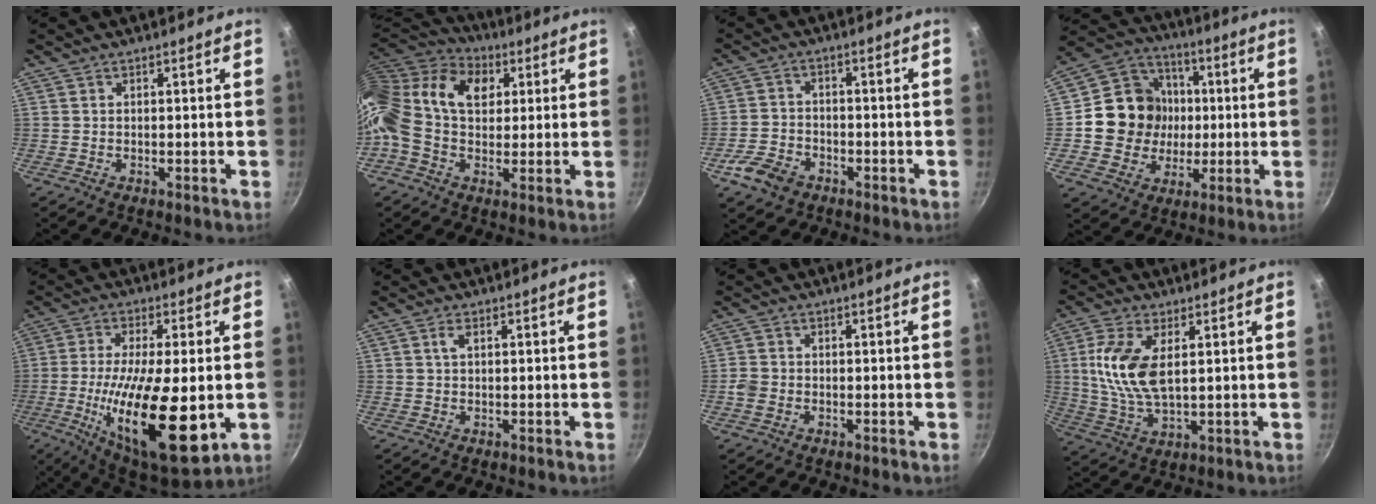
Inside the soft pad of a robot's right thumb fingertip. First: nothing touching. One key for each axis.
{"total": 21.0, "fx": 6.1, "fy": 13.2, "fz": 15.1, "tx": -0.283, "ty": 0.012, "tz": 0.086}
{"total": 7.1, "fx": -3.8, "fy": 4.8, "fz": 3.5, "tx": -0.065, "ty": 0.025, "tz": -0.075}
{"total": 15.2, "fx": 0.2, "fy": 14.1, "fz": 5.7, "tx": -0.068, "ty": 0.025, "tz": 0.000}
{"total": 21.0, "fx": -3.6, "fy": 6.9, "fz": 19.5, "tx": -0.342, "ty": -0.005, "tz": -0.058}
{"total": 1.4, "fx": 0.4, "fy": 0.6, "fz": 1.2, "tx": -0.023, "ty": 0.003, "tz": 0.008}
{"total": 2.3, "fx": -0.8, "fy": 1.8, "fz": 1.1, "tx": -0.022, "ty": 0.007, "tz": -0.018}
{"total": 11.6, "fx": 2.4, "fy": 5.8, "fz": 9.7, "tx": -0.196, "ty": -0.007, "tz": 0.052}